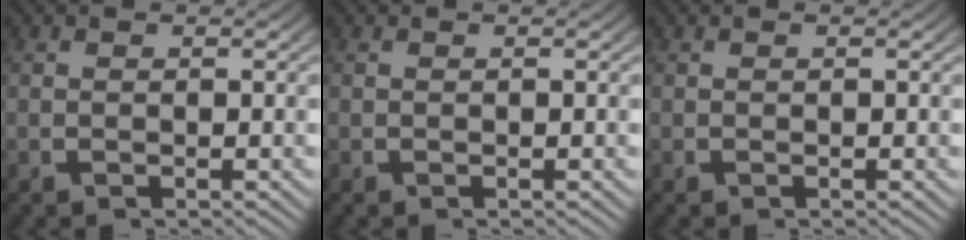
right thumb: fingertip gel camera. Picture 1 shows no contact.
{"total": 0.0}
{"total": 0.0}